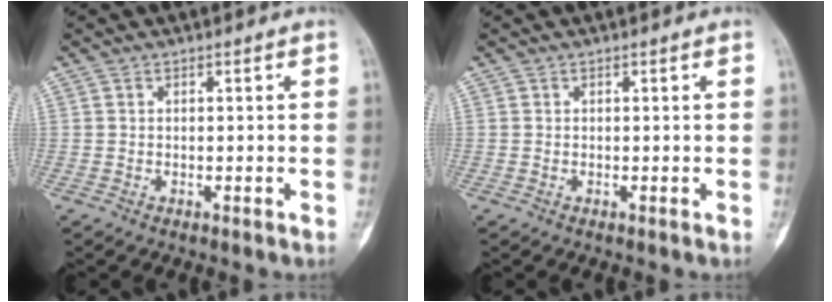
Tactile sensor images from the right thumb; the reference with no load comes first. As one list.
[{"total": 0.0}]